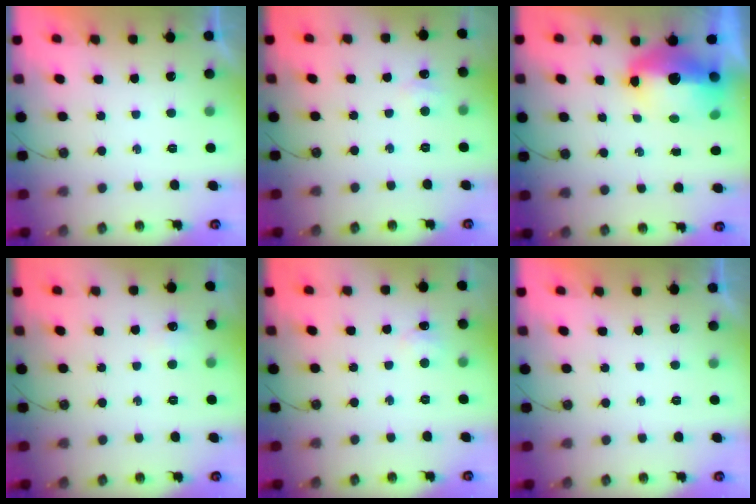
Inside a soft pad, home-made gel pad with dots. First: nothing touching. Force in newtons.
{"total": 5.1, "press": 5.0, "slide": 0.7}
{"total": 13.0, "press": 12.9, "slide": 1.3}
{"total": 4.5, "press": 4.5, "slide": 0.6}
{"total": 5.0, "press": 5.0, "slide": 0.7}
{"total": 0.0}